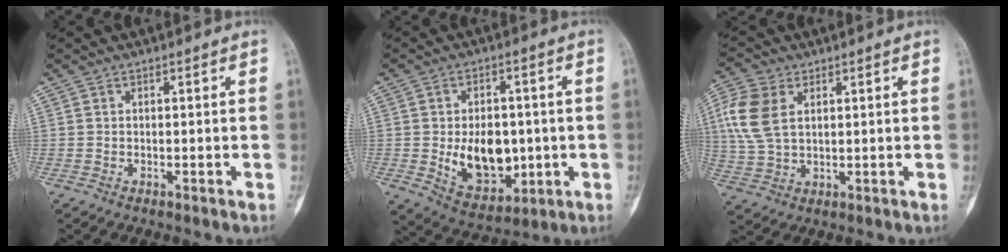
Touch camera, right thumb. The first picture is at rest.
{"total": 12.7, "force": [-1.1, 8.4, 9.5], "torque": [-0.105, -0.008, 0.002]}
{"total": 9.9, "force": [2.8, 6.3, 7.1], "torque": [-0.156, 0.005, 0.057]}